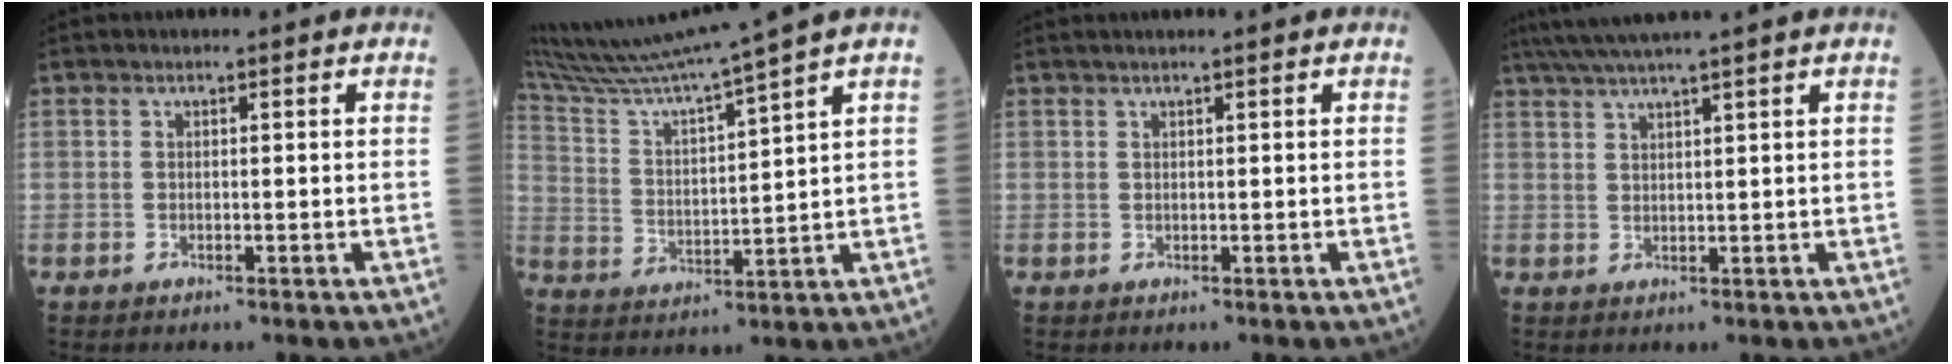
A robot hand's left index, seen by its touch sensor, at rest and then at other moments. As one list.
[{"total": 14.6, "force": [12.8, -3.2, 6.3], "torque": [-0.119, -0.023, 0.229]}, {"total": 2.0, "force": [1.7, -0.6, 0.9], "torque": [-0.008, 0.018, 0.034]}, {"total": 7.3, "force": [6.0, -1.8, 3.7], "torque": [-0.060, 0.020, 0.097]}]